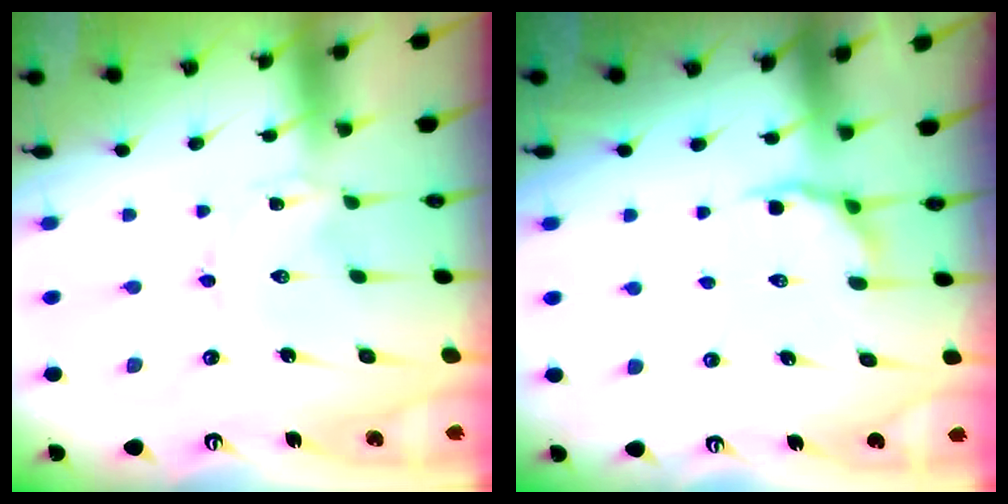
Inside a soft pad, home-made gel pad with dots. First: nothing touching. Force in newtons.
{"total": 3.6, "press": 2.9, "slide": 2.2}